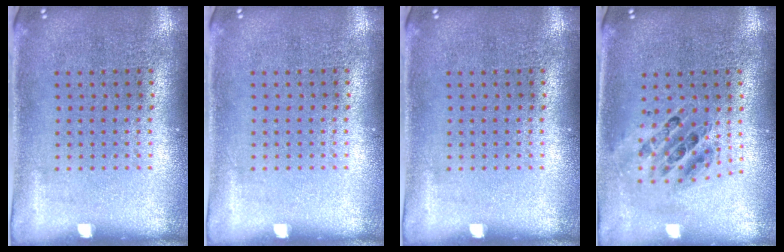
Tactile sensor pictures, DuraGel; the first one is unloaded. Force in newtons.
{"total": 0.0}
{"total": 0.0}
{"total": 0.6, "press": 0.6, "slide": 0.0}